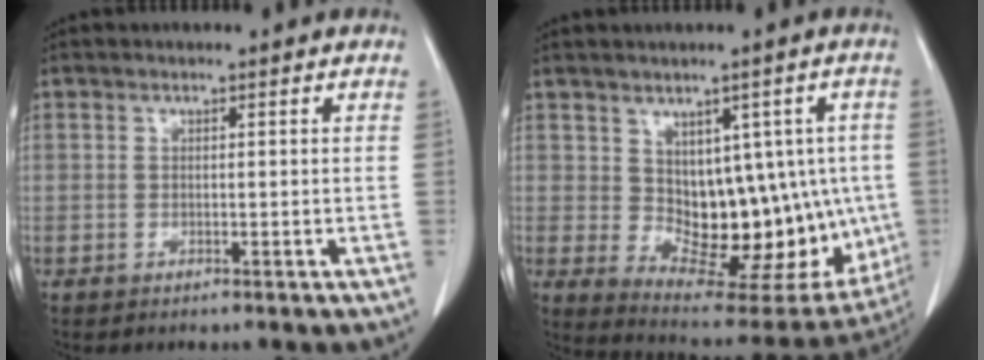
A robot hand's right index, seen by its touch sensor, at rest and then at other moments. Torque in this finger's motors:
{"motor_torque": [0.46, 0.21, 0.27, 0.11]}